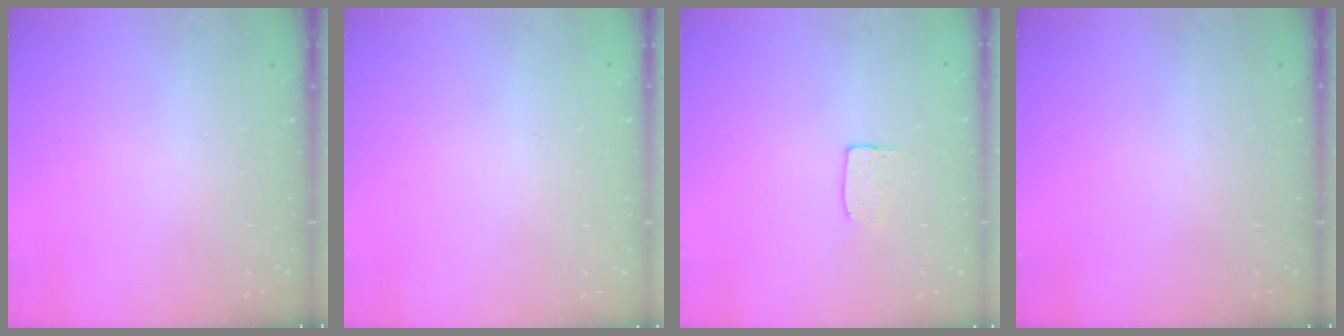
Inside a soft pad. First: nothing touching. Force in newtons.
{"total": 0.0}
{"total": 4.1, "press": 4.1, "slide": 0.3}
{"total": 0.0}